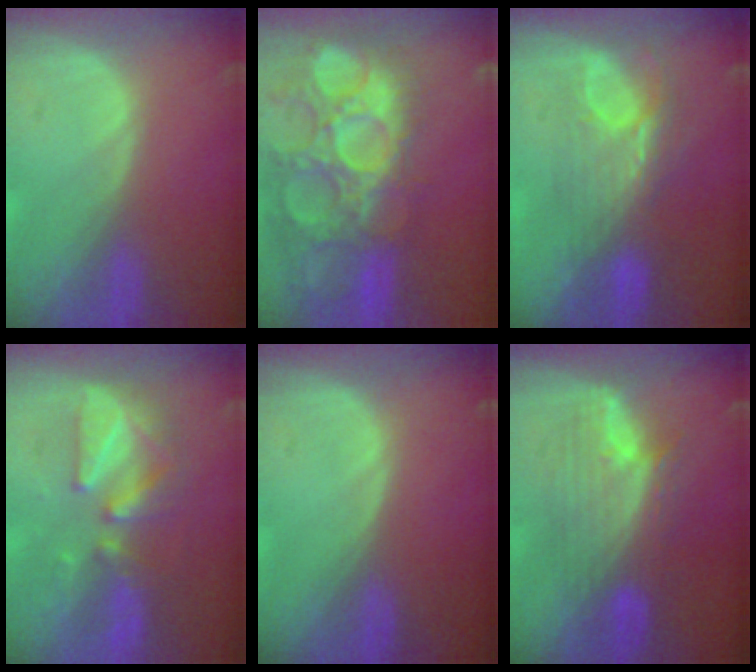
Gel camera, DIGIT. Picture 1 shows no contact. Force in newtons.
{"total": 14.5, "press": 12.8, "slide": 6.9}
{"total": 7.5, "press": 7.0, "slide": 2.7}
{"total": 7.6, "press": 7.5, "slide": 1.4}
{"total": 0.0}
{"total": 7.7, "press": 7.6, "slide": 0.7}